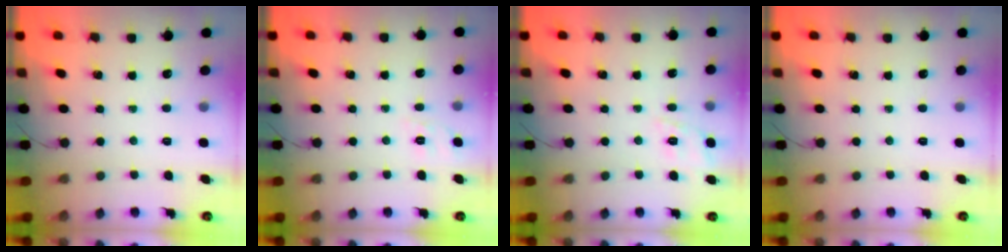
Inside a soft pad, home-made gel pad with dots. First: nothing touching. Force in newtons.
{"total": 1.7, "press": 0.0, "slide": 1.7}
{"total": 2.8, "press": 2.2, "slide": 1.7}
{"total": 0.0}